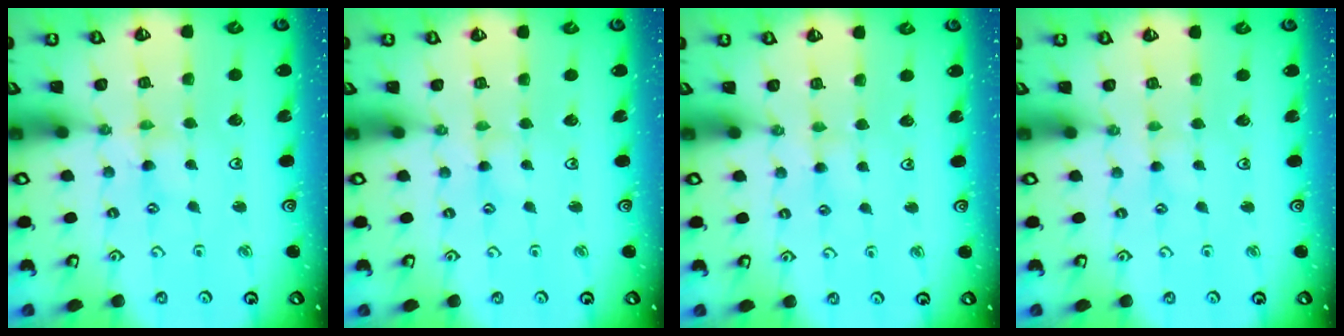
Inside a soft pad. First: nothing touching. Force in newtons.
{"total": 0.8, "press": 0.8, "slide": 0.1}
{"total": 2.6, "press": 2.6, "slide": 0.5}
{"total": 0.0}